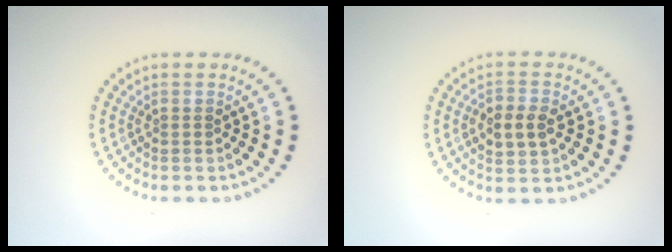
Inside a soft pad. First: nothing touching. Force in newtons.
{"total": 3.0, "press": 3.0, "slide": 0.2}